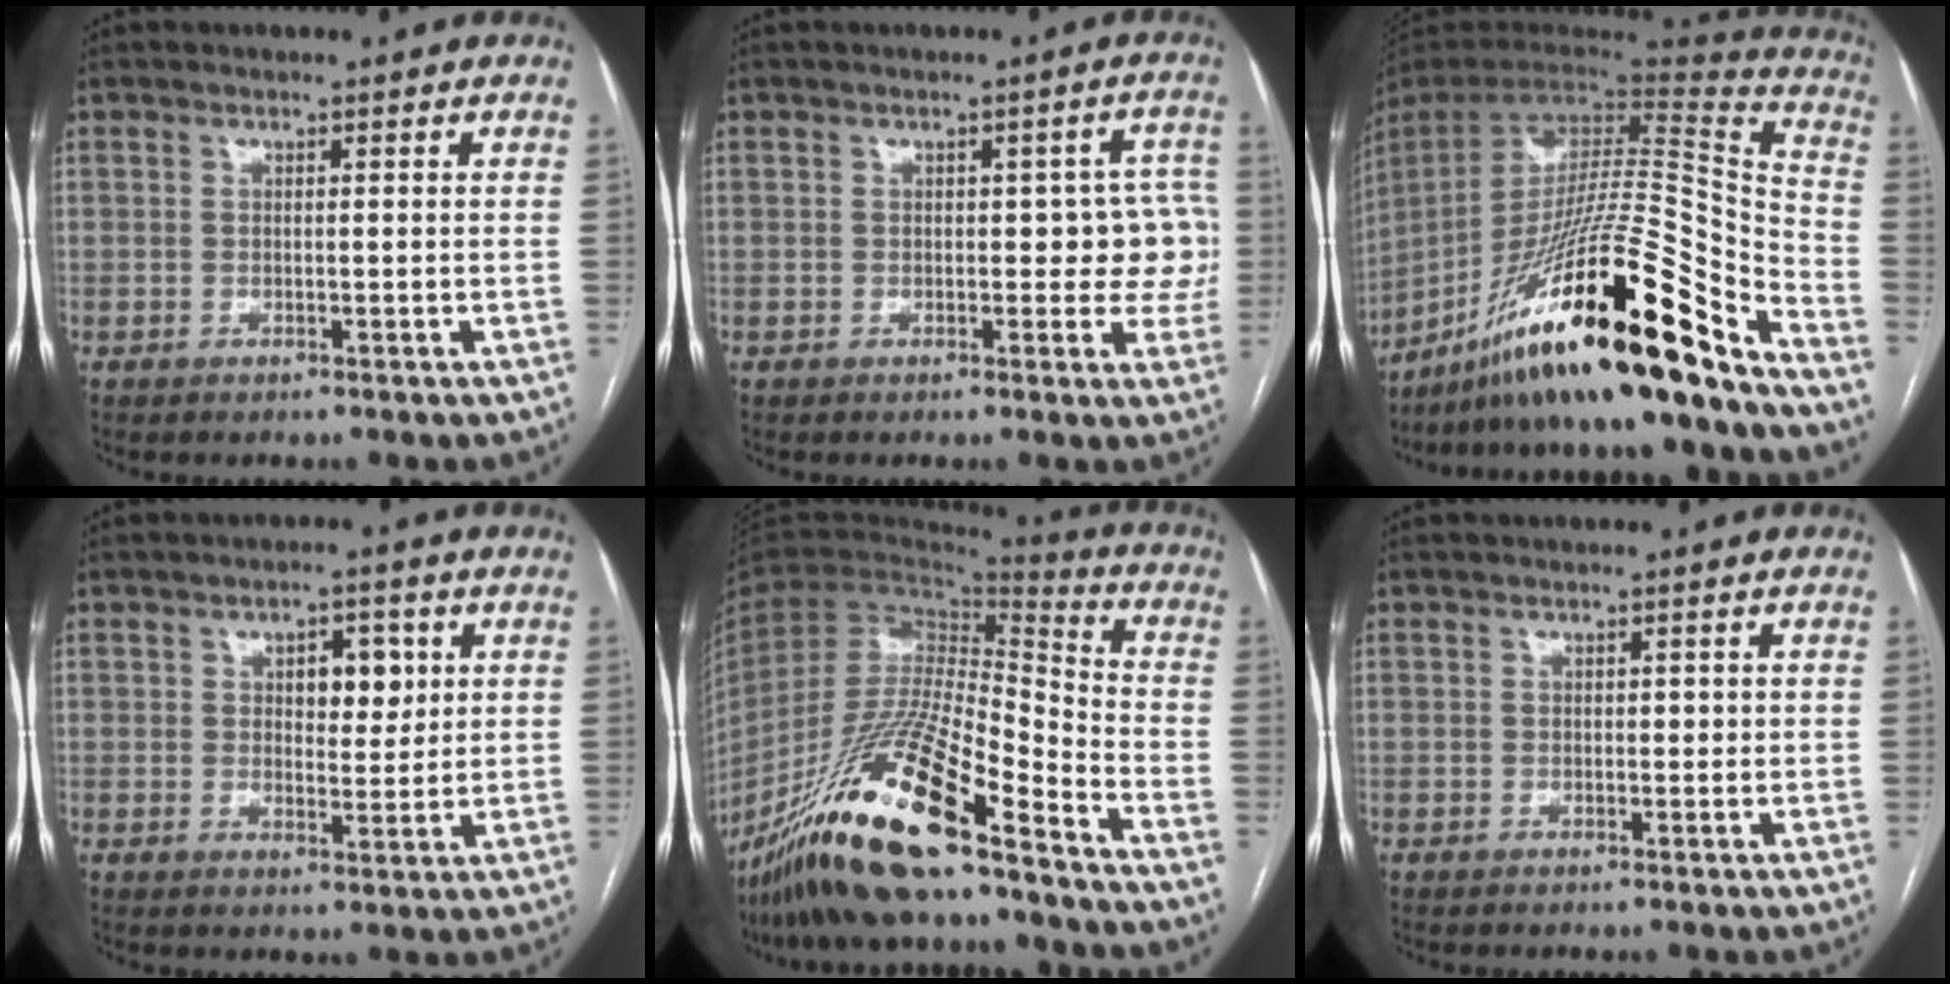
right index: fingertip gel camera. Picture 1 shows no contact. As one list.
[{"total": 6.5, "force": [0.1, 3.5, 5.5], "torque": [-0.038, 0.029, 0.002]}, {"total": 31.5, "force": [-21.4, 1.2, 23.1], "torque": [-0.354, -0.024, -0.361]}, {"total": 5.3, "force": [1.7, 2.9, 4.1], "torque": [-0.052, 0.007, 0.026]}, {"total": 23.1, "force": [-16.4, 2.4, 16.1], "torque": [-0.321, -0.051, -0.305]}, {"total": 0.9, "force": [0.0, 0.6, 0.6], "torque": [-0.007, 0.006, 0.001]}]